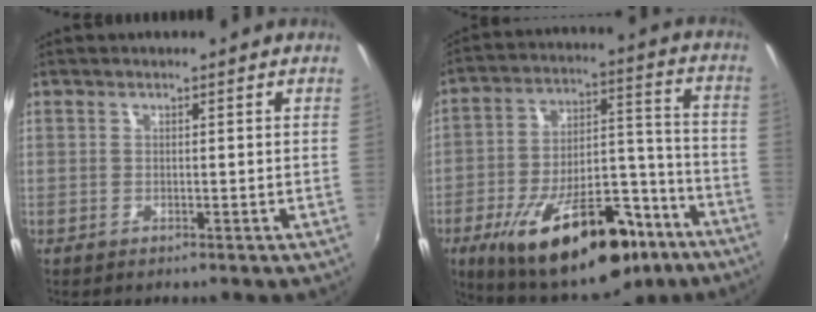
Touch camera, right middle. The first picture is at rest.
{"total": 25.8, "force": [-15.8, 10.8, 17.3], "torque": [-0.295, -0.003, -0.225]}